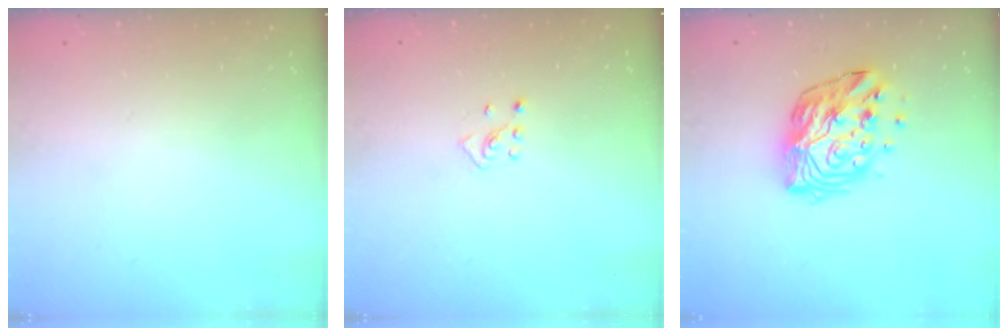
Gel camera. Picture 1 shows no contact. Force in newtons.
{"total": 2.7, "press": 2.6, "slide": 0.9}
{"total": 14.2, "press": 14.2, "slide": 1.3}